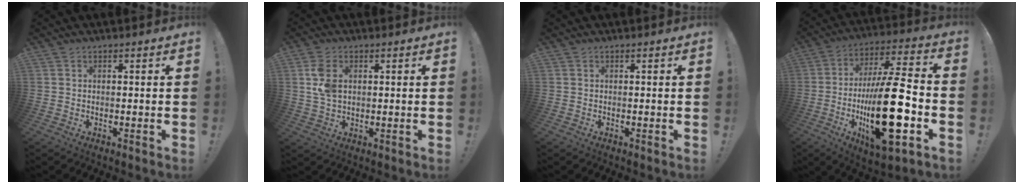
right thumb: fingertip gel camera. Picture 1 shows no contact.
{"total": 6.5, "force": [1.7, 4.1, 4.7], "torque": [-0.091, -0.001, 0.030]}
{"total": 0.0}
{"total": 26.9, "force": [-5.8, 8.3, 24.9], "torque": [-0.449, 0.015, -0.094]}